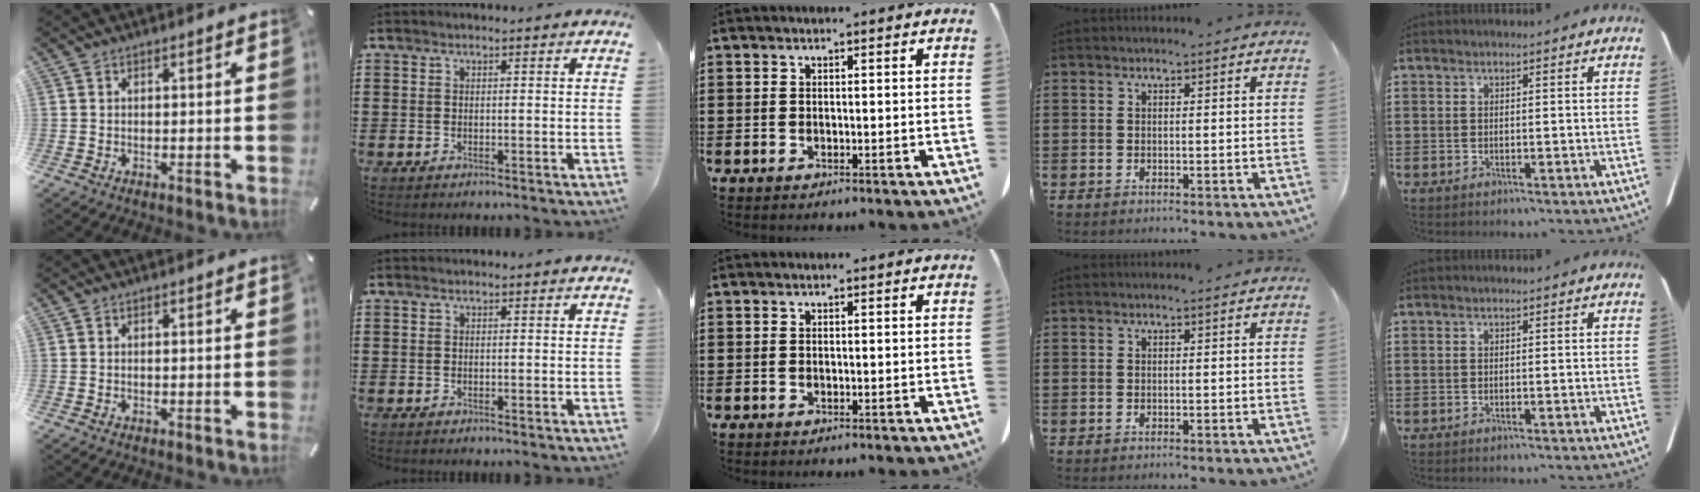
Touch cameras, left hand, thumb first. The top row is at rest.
{}